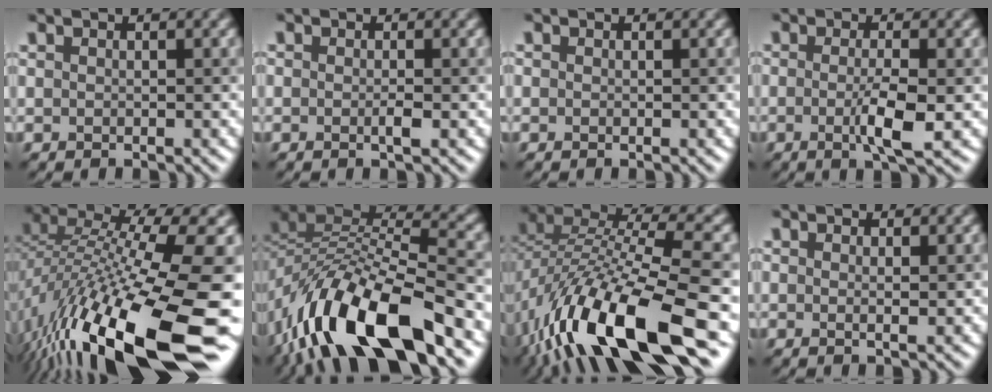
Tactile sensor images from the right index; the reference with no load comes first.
{"total": 0.7, "force": [-0.2, 0.2, 0.6], "torque": [-0.010, 0.005, -0.003]}
{"total": 0.0}
{"total": 3.1, "force": [-0.6, 0.6, 3.0], "torque": [-0.055, 0.000, -0.012]}
{"total": 16.6, "force": [-6.0, 4.6, 14.8], "torque": [-0.272, 0.014, -0.100]}
{"total": 13.8, "force": [-8.1, 4.7, 10.2], "torque": [-0.184, 0.014, -0.147]}
{"total": 14.5, "force": [-7.3, 4.4, 11.7], "torque": [-0.226, 0.013, -0.127]}
{"total": 0.6, "force": [0.2, 0.2, 0.6], "torque": [-0.005, 0.005, 0.002]}